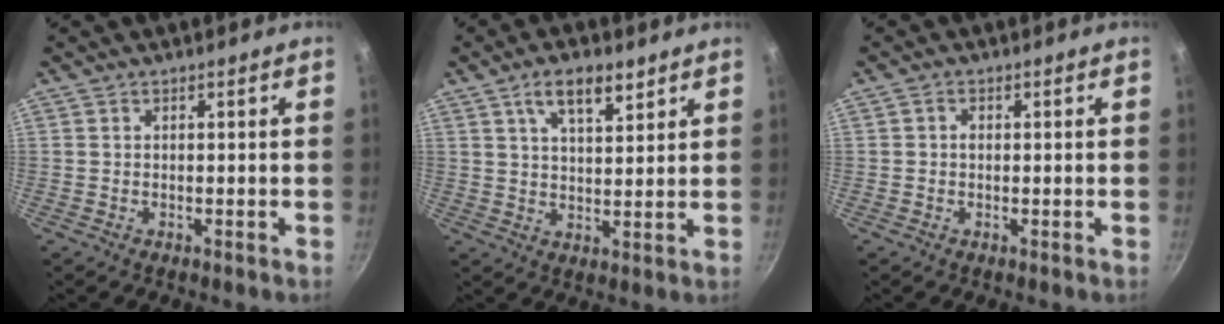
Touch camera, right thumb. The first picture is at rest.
{"total": 7.8, "force": [4.6, 3.3, 5.4], "torque": [-0.082, -0.021, 0.078]}
{"total": 1.2, "force": [0.0, 1.0, 0.6], "torque": [-0.009, 0.001, -0.002]}